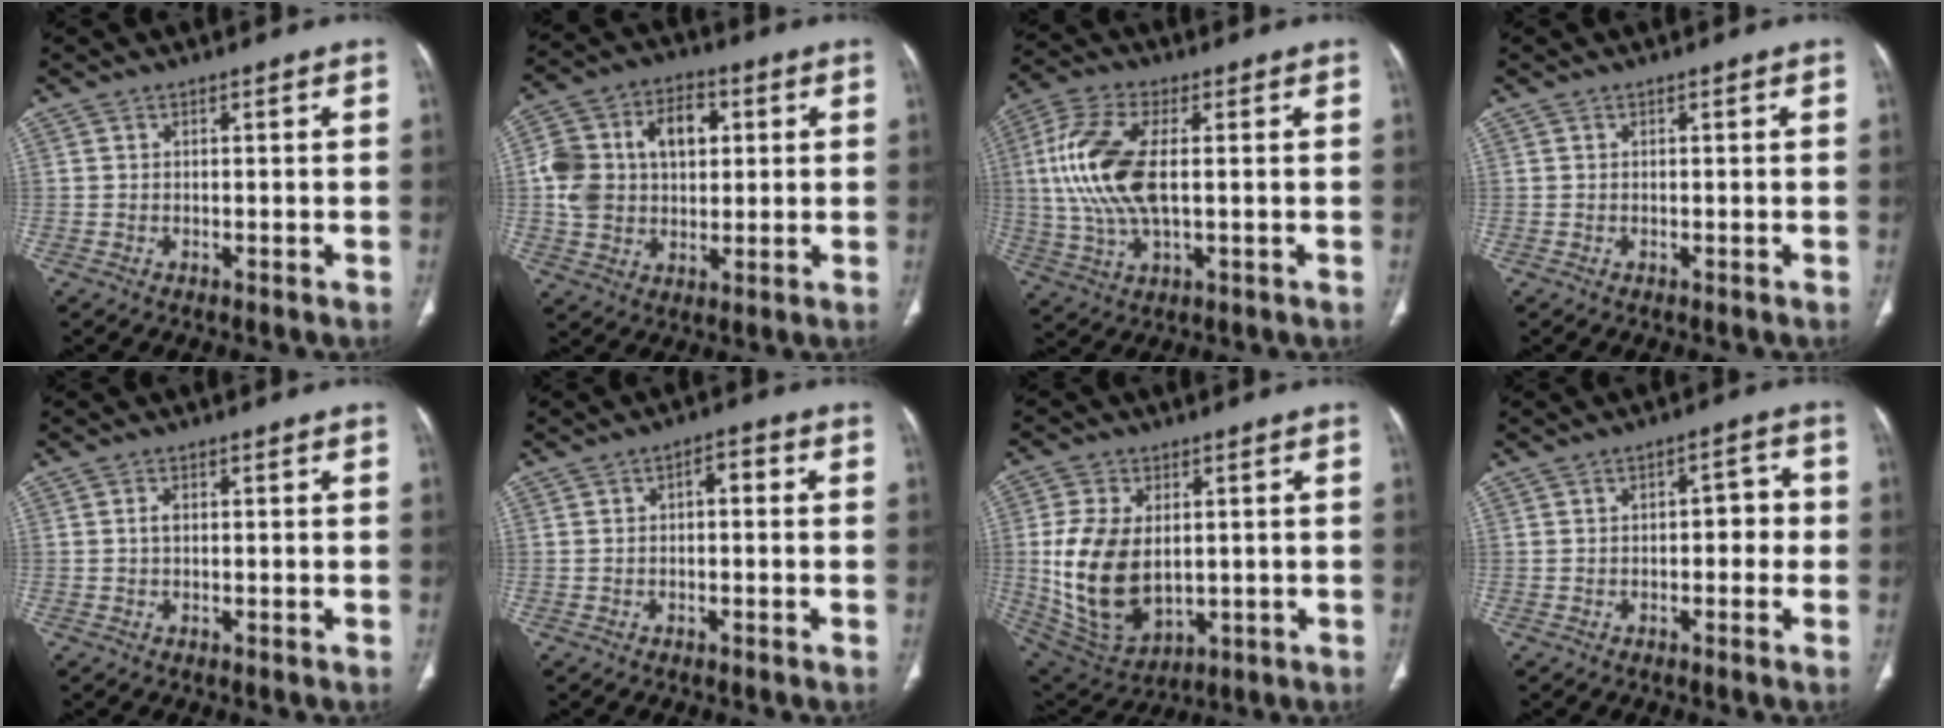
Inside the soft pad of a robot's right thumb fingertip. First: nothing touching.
{"total": 15.9, "force": [2.8, 11.3, 10.9], "torque": [-0.176, 0.019, 0.048]}
{"total": 14.6, "force": [1.4, 6.5, 13.0], "torque": [-0.293, 0.003, 0.028]}
{"total": 0.0}
{"total": 1.1, "force": [0.0, 0.7, 0.9], "torque": [-0.017, 0.002, -0.001]}
{"total": 2.8, "force": [0.1, 1.5, 2.4], "torque": [-0.022, 0.012, -0.005]}
{"total": 16.3, "force": [0.3, 10.4, 12.6], "torque": [-0.235, -0.011, 0.030]}
{"total": 4.6, "force": [-0.5, 2.6, 3.7], "torque": [-0.020, 0.018, -0.014]}